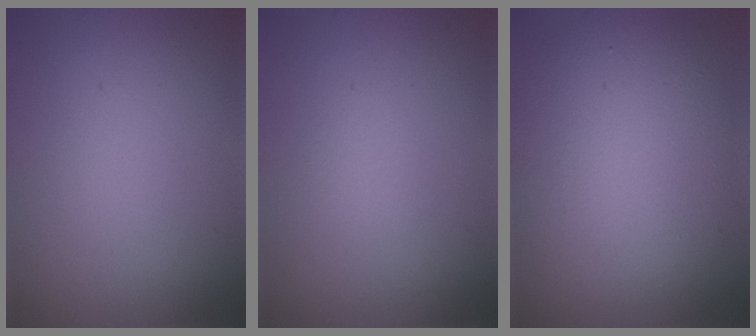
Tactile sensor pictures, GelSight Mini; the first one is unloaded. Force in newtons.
{"total": 0.5, "press": 0.5, "slide": 0.1}
{"total": 8.7, "press": 8.6, "slide": 0.5}